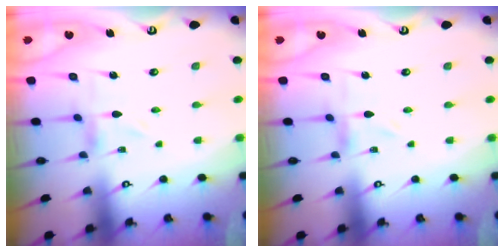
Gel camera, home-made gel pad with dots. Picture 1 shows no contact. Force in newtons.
{"total": 0.0}